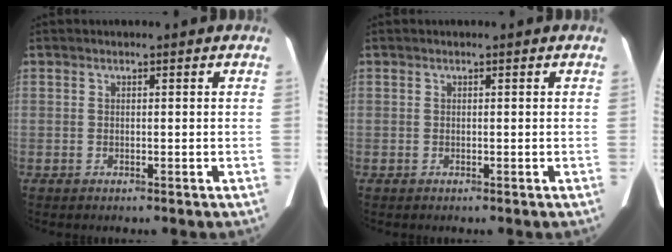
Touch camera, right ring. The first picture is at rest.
{"total": 0.0}